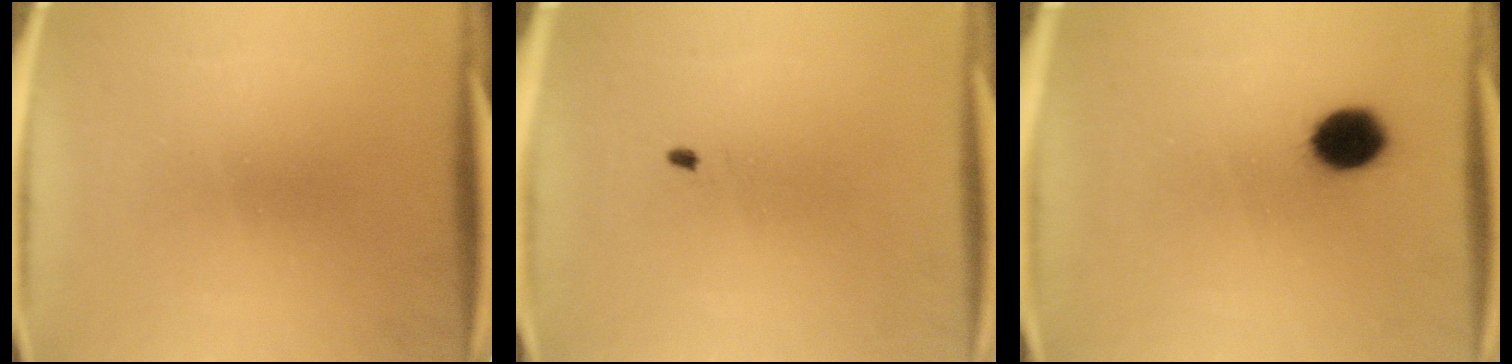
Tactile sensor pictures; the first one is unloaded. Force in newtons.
{"total": 0.5}
{"total": 8.3}